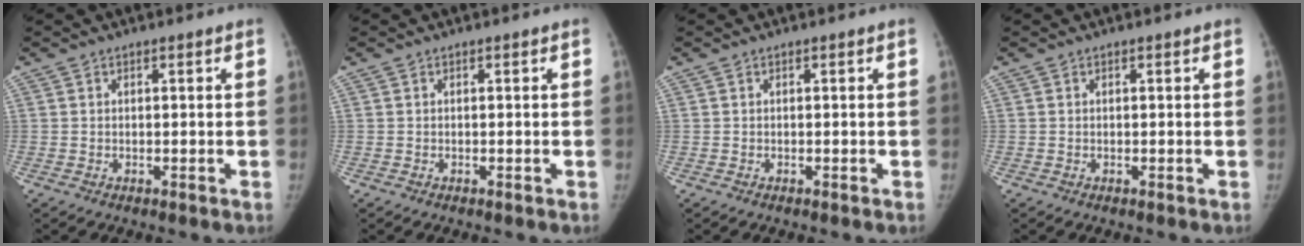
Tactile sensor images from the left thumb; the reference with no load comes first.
{"total": 0.0}
{"total": 0.0}
{"total": 0.0}